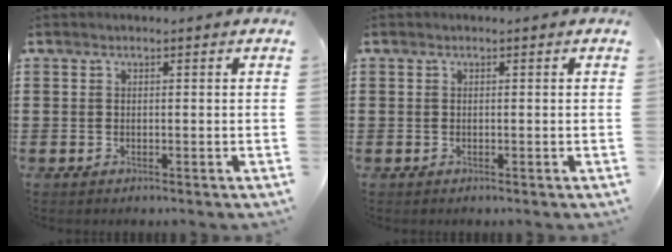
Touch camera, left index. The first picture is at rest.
{"total": 0.0}